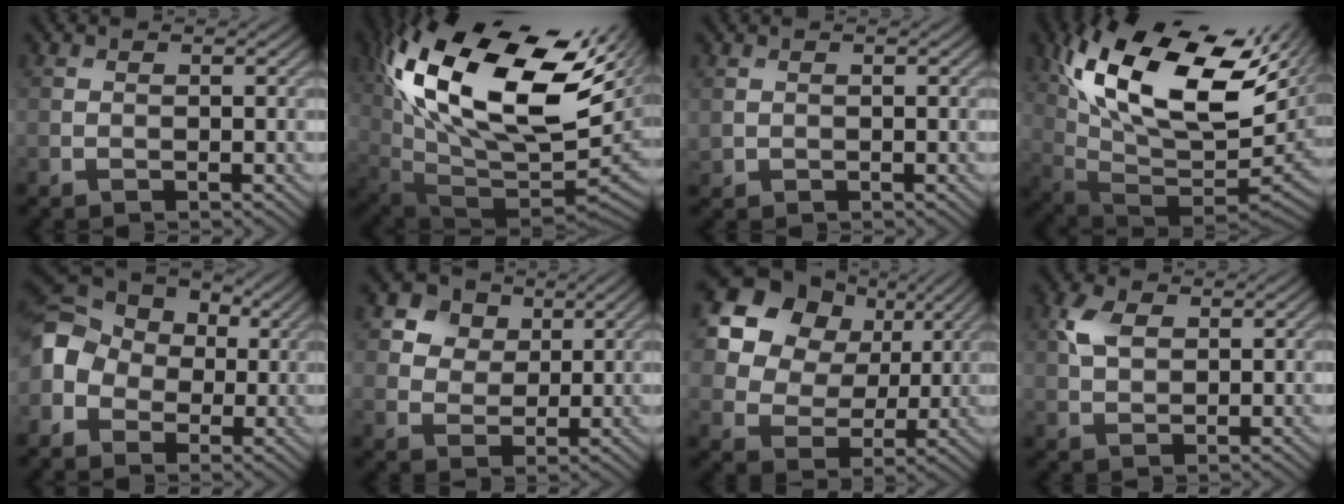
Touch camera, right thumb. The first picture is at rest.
{"total": 21.1, "force": [6.8, 10.4, 17.0], "torque": [-0.352, 0.008, 0.133]}
{"total": 0.8, "force": [0.4, 0.6, 0.4], "torque": [-0.011, -0.002, 0.013]}
{"total": 18.4, "force": [7.0, 8.7, 14.7], "torque": [-0.298, 0.010, 0.129]}
{"total": 9.5, "force": [-0.6, 7.8, 5.5], "torque": [-0.134, 0.003, -0.028]}
{"total": 8.8, "force": [4.8, 6.4, 3.6], "torque": [-0.117, -0.001, 0.087]}
{"total": 15.8, "force": [7.7, 11.9, 7.1], "torque": [-0.229, 0.055, 0.169]}
{"total": 4.1, "force": [1.5, 2.6, 2.8], "torque": [-0.072, 0.007, 0.026]}